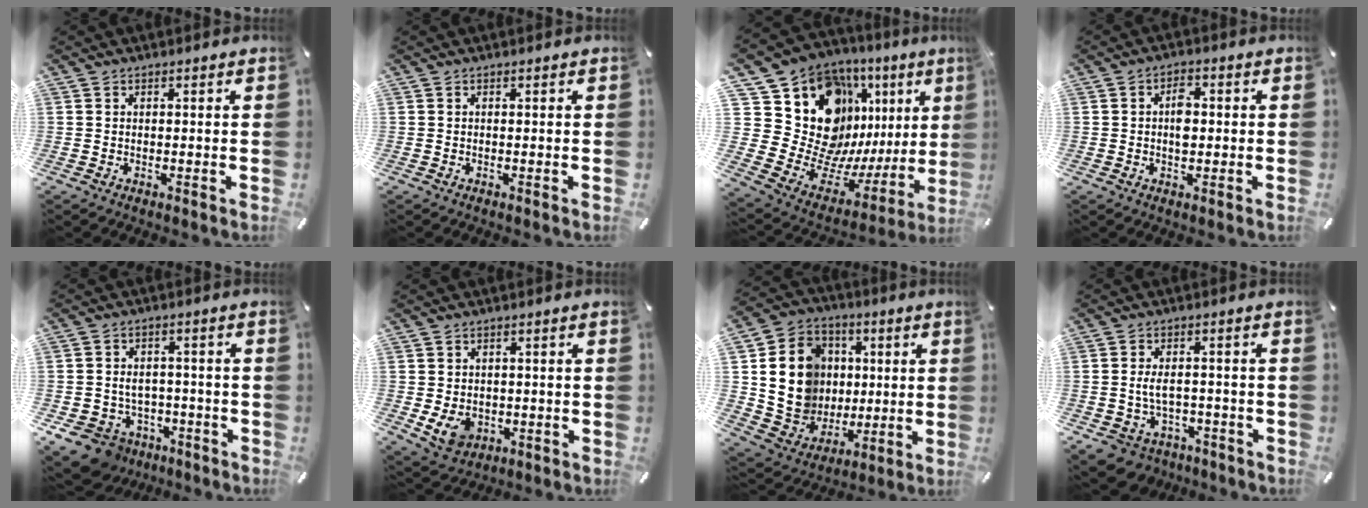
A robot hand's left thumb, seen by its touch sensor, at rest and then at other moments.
{"total": 0.0}
{"total": 20.1, "force": [8.3, 14.1, 11.8], "torque": [-0.161, -0.113, 0.183]}
{"total": 4.4, "force": [0.2, 2.7, 3.5], "torque": [-0.045, -0.002, -0.002]}
{"total": 9.1, "force": [-4.4, 7.3, 3.0], "torque": [-0.081, 0.025, -0.075]}
{"total": 6.1, "force": [-1.0, 5.1, 3.2], "torque": [-0.066, -0.002, -0.019]}
{"total": 17.0, "force": [2.1, 15.3, 7.2], "torque": [-0.142, -0.001, 0.053]}
{"total": 7.0, "force": [-1.8, 5.5, 3.9], "torque": [-0.098, 0.013, -0.032]}